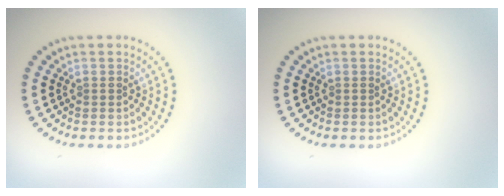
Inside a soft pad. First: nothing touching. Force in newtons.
{"total": 0.0}